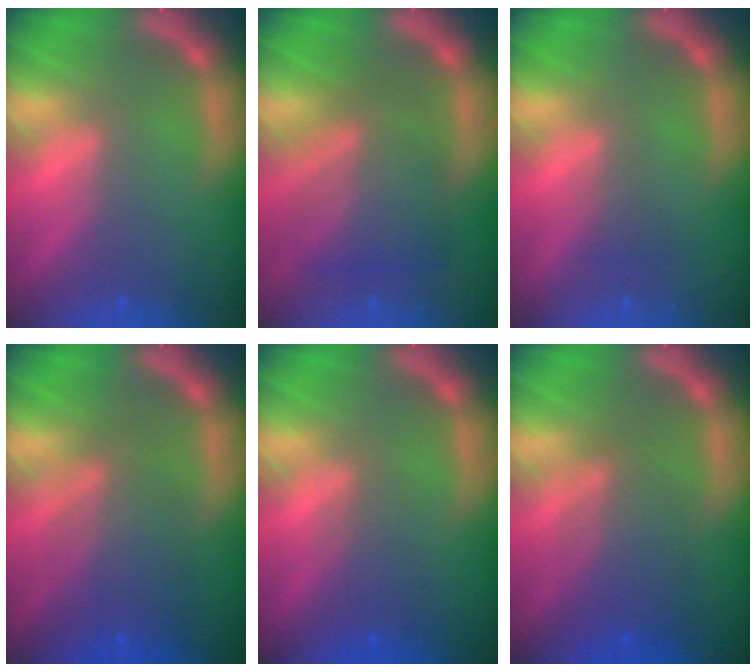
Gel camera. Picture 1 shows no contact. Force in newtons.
{"total": 6.5}
{"total": 1.0}
{"total": 6.0}
{"total": 2.5}
{"total": 5.1}